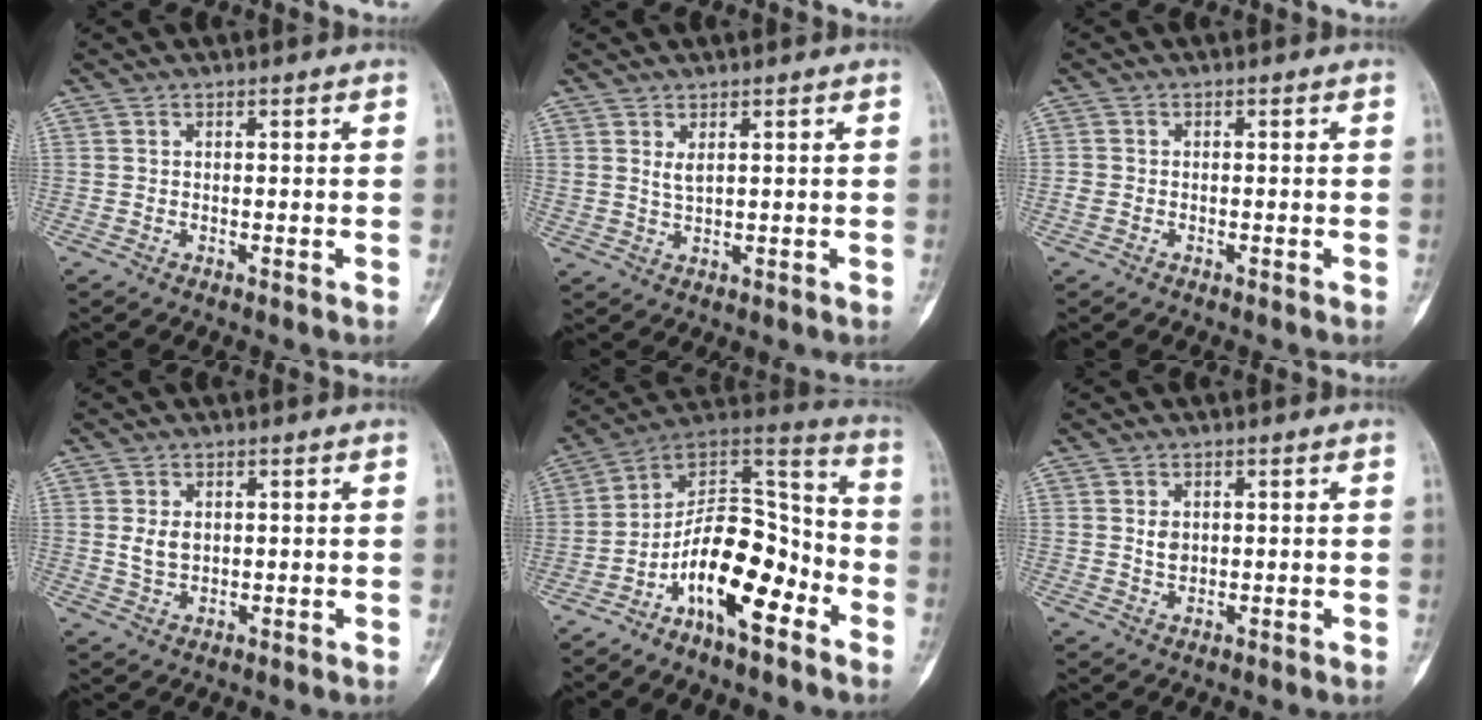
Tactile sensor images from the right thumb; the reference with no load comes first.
{"total": 2.2, "force": [1.1, 0.8, 1.7], "torque": [-0.034, -0.010, 0.029]}
{"total": 1.6, "force": [-0.6, 1.2, 0.8], "torque": [-0.021, 0.002, -0.015]}
{"total": 3.6, "force": [0.6, 2.5, 2.4], "torque": [-0.035, -0.006, 0.016]}
{"total": 17.2, "force": [-8.1, 7.5, 13.1], "torque": [-0.193, 0.088, -0.143]}
{"total": 2.7, "force": [0.5, 2.0, 1.7], "torque": [-0.021, -0.004, 0.013]}